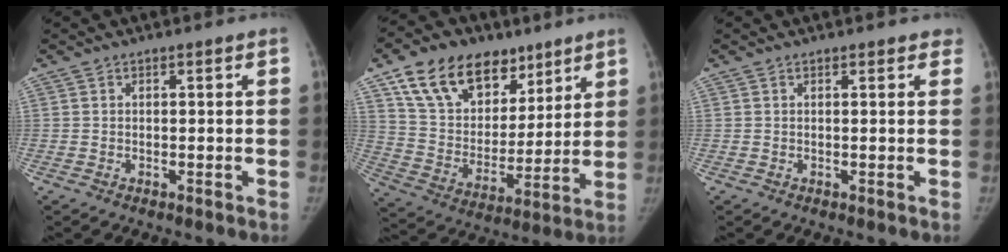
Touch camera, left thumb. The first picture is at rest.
{"total": 21.0, "force": [12.7, 13.4, 10.0], "torque": [-0.131, -0.032, 0.226]}
{"total": 1.3, "force": [1.0, 0.7, 0.4], "torque": [0.009, -0.002, 0.002]}